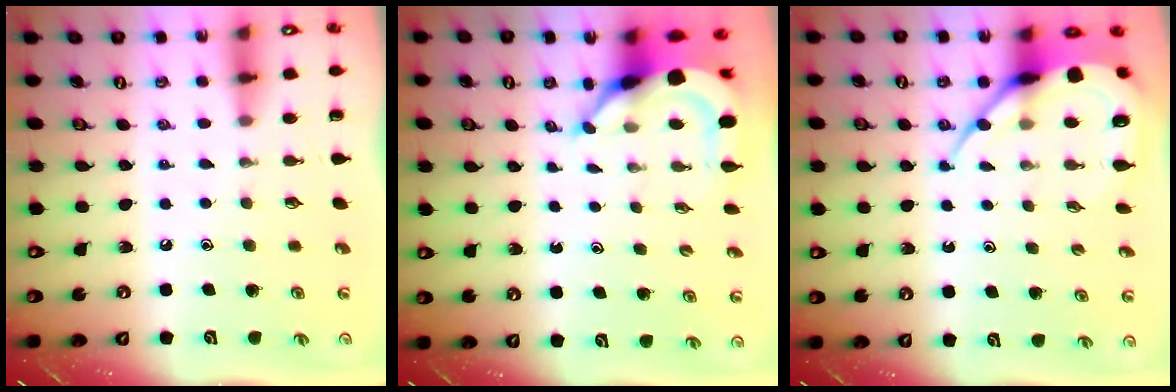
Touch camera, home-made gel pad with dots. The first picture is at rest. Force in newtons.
{"total": 5.9, "press": 5.9, "slide": 0.7}
{"total": 9.2, "press": 9.2, "slide": 0.9}